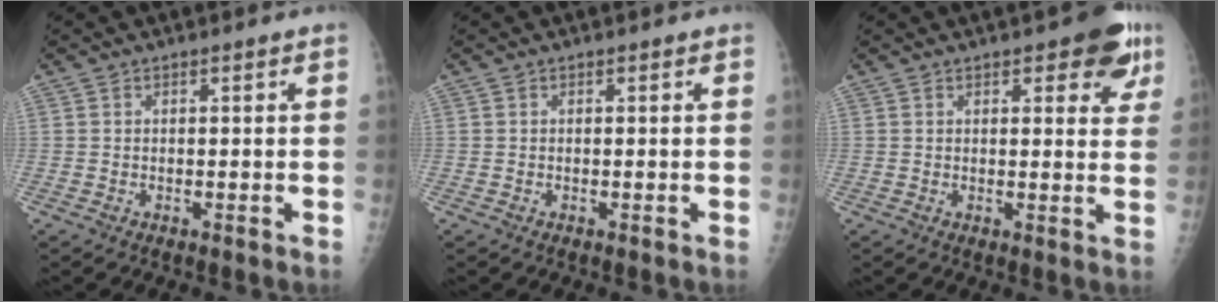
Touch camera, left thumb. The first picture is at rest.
{"total": 0.0}
{"total": 7.2, "force": [4.1, 3.2, 5.0], "torque": [-0.025, -0.013, 0.042]}